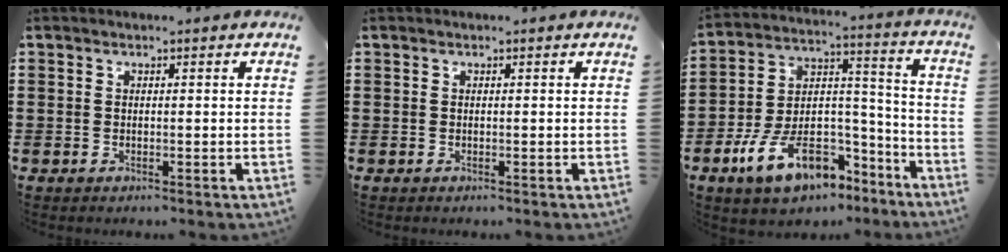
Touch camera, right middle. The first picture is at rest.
{"total": 0.0}
{"total": 11.1, "force": [-6.7, 5.9, 6.7], "torque": [-0.136, 0.028, -0.121]}